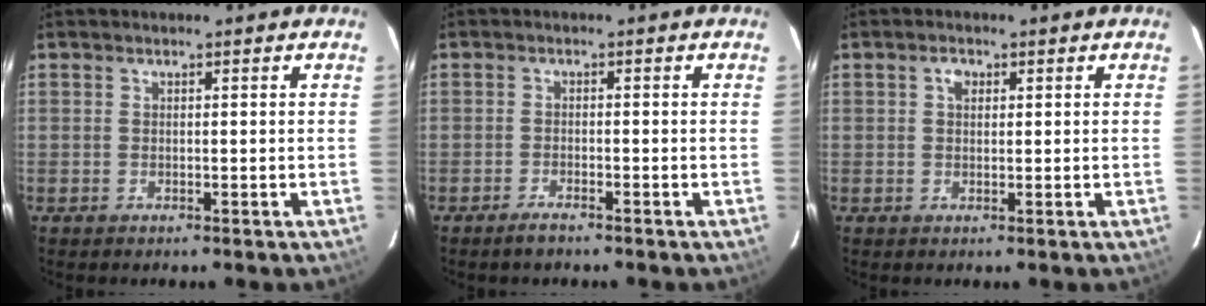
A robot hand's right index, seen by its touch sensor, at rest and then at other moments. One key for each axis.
{"total": 2.2, "fx": -1.8, "fy": 0.4, "fz": 1.1, "tx": -0.032, "ty": -0.002, "tz": -0.037}
{"total": 1.1, "fx": 0.5, "fy": 0.8, "fz": 0.6, "tx": -0.011, "ty": 0.007, "tz": 0.007}